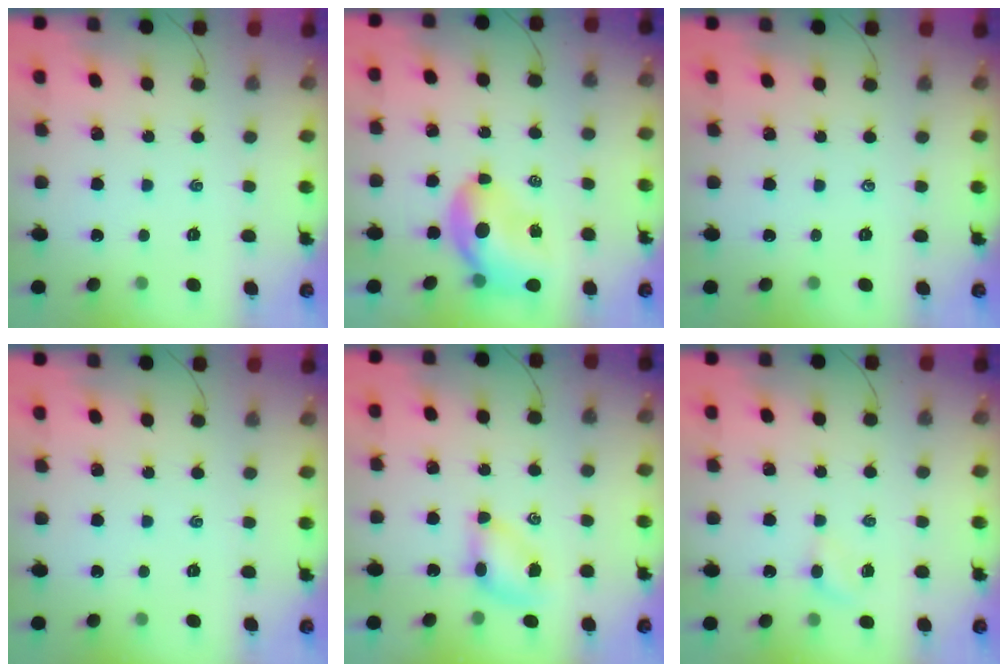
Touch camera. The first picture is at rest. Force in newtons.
{"total": 7.6, "press": 7.3, "slide": 2.2}
{"total": 0.0}
{"total": 0.0}
{"total": 5.5, "press": 5.4, "slide": 0.7}
{"total": 3.0, "press": 2.8, "slide": 0.9}